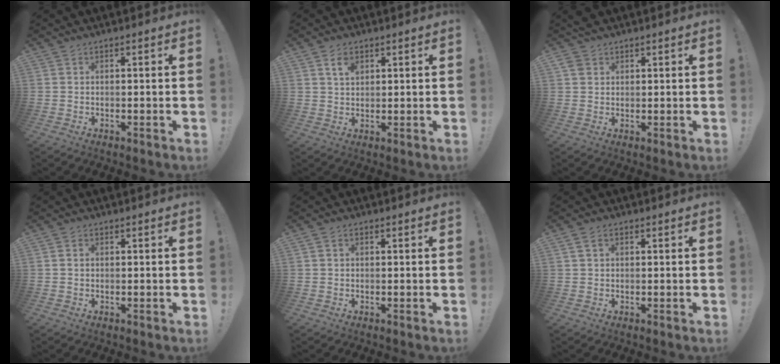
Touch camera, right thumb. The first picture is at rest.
{"total": 4.3, "force": [2.2, 2.5, 2.7], "torque": [-0.037, -0.008, 0.037]}
{"total": 2.9, "force": [2.1, 1.9, 0.8], "torque": [-0.012, -0.008, 0.040]}
{"total": 0.8, "force": [0.1, 0.8, 0.3], "torque": [0.000, 0.001, 0.000]}
{"total": 0.9, "force": [0.2, 0.8, 0.4], "torque": [-0.009, 0.003, 0.003]}
{"total": 2.5, "force": [1.0, 1.7, 1.6], "torque": [-0.024, 0.002, 0.018]}